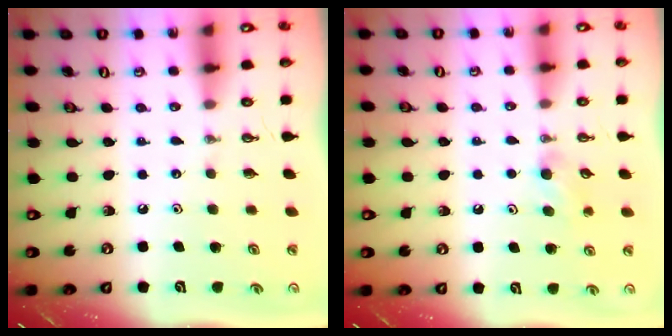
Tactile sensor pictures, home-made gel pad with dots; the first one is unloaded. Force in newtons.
{"total": 5.3, "press": 5.1, "slide": 1.4}